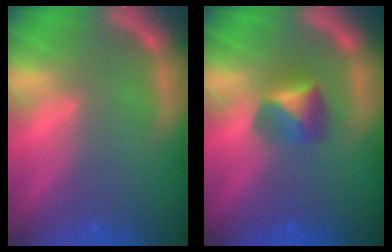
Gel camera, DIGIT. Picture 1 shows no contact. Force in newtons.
{"total": 2.9}